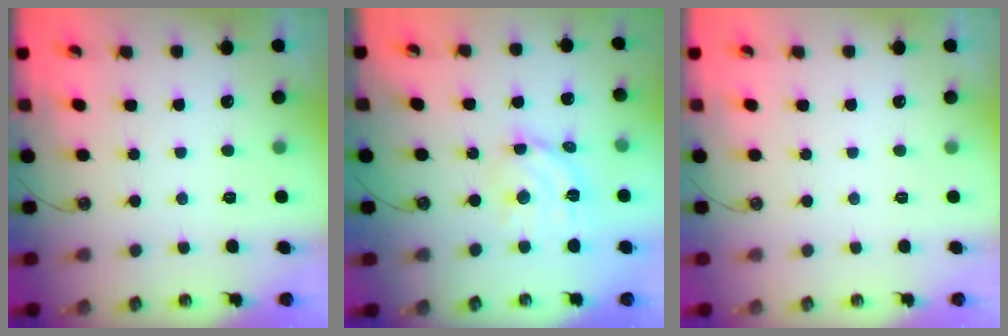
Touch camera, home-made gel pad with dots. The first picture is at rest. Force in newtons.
{"total": 12.0, "press": 12.0, "slide": 1.0}
{"total": 0.0}